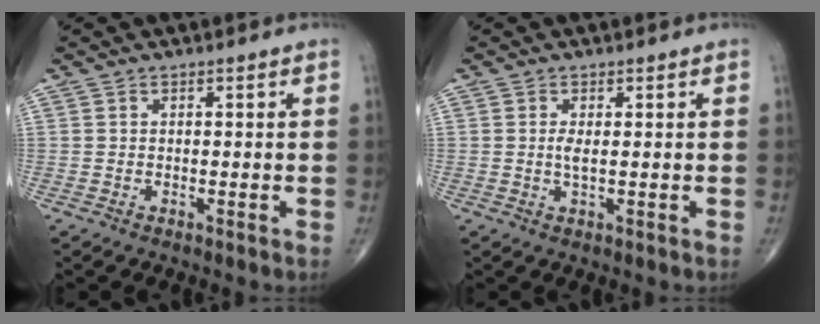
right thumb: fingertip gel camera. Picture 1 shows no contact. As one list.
[{"total": 1.9, "force": [0.2, 0.5, 1.8], "torque": [-0.040, -0.004, 0.005]}]